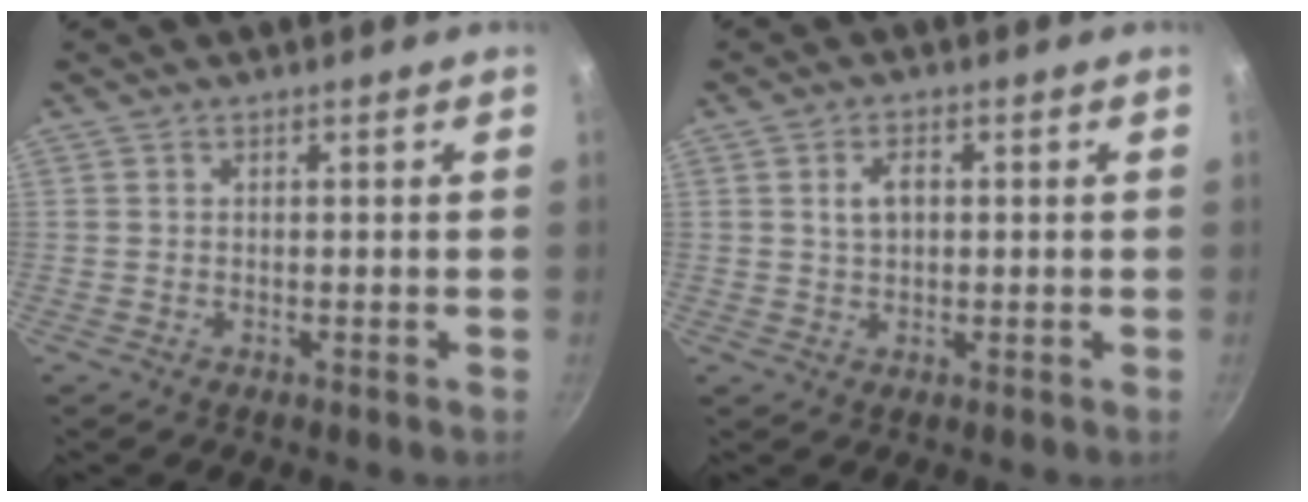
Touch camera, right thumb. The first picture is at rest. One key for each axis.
{"total": 3.5, "fx": 0.7, "fy": 2.2, "fz": 2.6, "tx": -0.043, "ty": 0.003, "tz": 0.012}